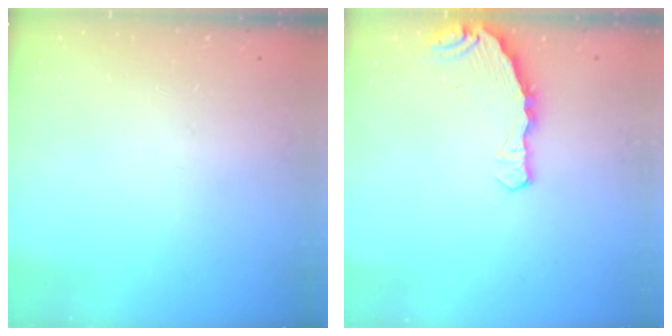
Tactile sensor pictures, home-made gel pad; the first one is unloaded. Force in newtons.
{"total": 7.5, "press": 6.3, "slide": 4.0}